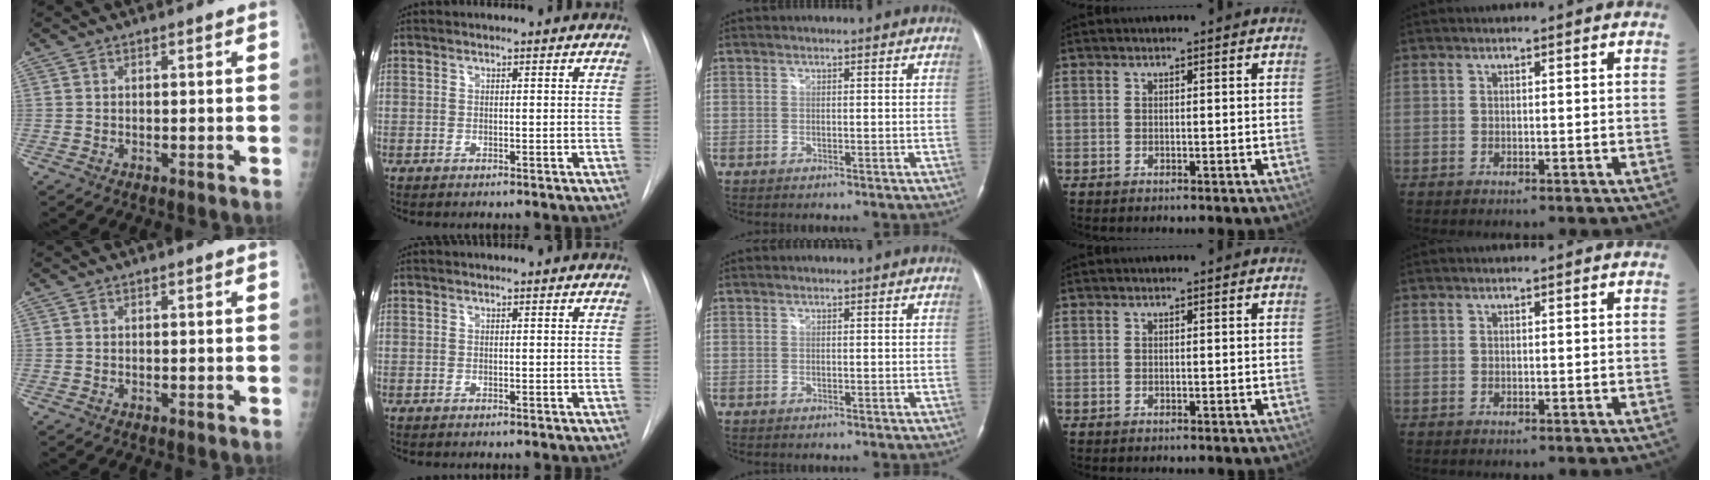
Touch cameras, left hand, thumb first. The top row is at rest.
{}